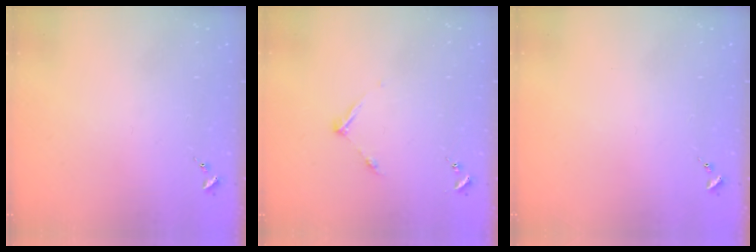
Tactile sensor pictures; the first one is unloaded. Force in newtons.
{"total": 5.6, "press": 5.6, "slide": 0.6}
{"total": 0.0}